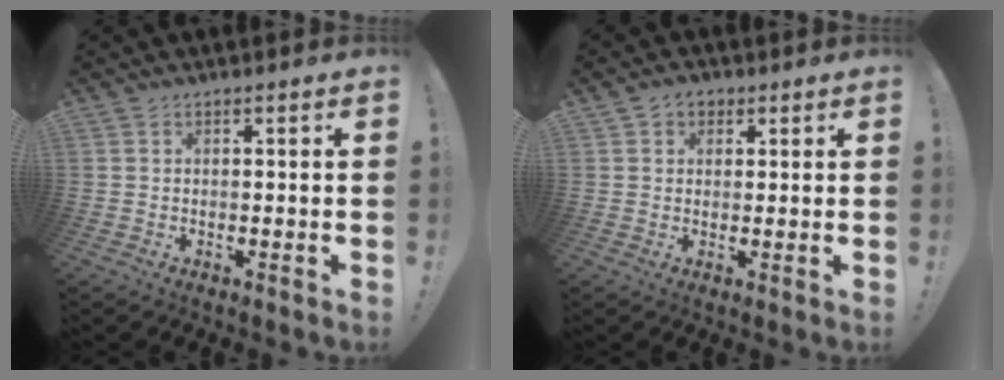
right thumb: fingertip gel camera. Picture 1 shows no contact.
{"total": 3.4, "force": [1.5, 2.8, 1.3], "torque": [-0.022, 0.001, 0.027]}